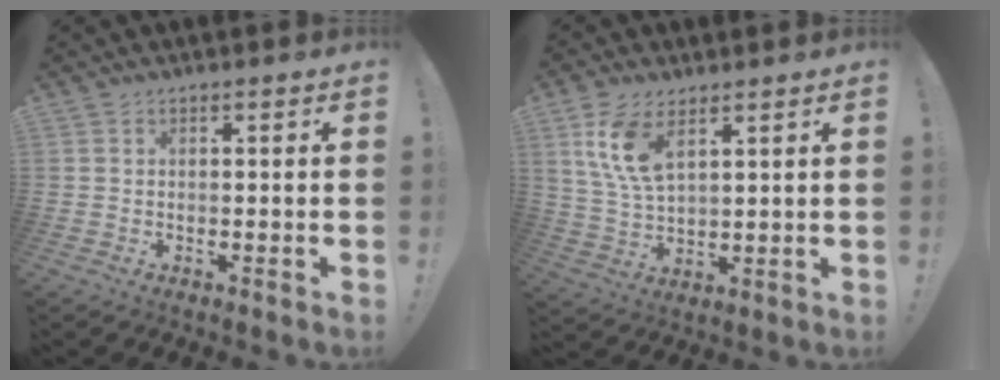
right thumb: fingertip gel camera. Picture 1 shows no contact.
{"total": 10.6, "force": [5.7, 5.0, 7.5], "torque": [-0.157, -0.018, 0.105]}